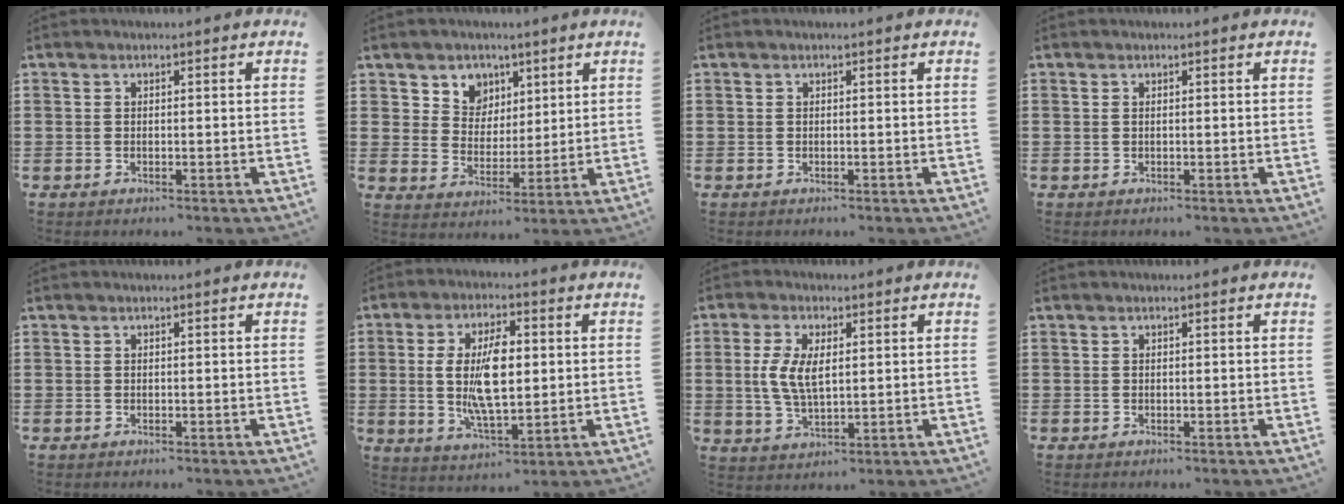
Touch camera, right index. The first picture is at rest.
{"total": 5.4, "force": [3.1, 4.4, -0.1], "torque": [-0.024, -0.007, 0.054]}
{"total": 0.0}
{"total": 0.0}
{"total": 0.0}
{"total": 9.4, "force": [0.6, 3.9, 8.6], "torque": [-0.181, 0.005, 0.005]}
{"total": 6.3, "force": [0.8, 3.0, 5.5], "torque": [-0.117, 0.007, 0.012]}
{"total": 0.0}